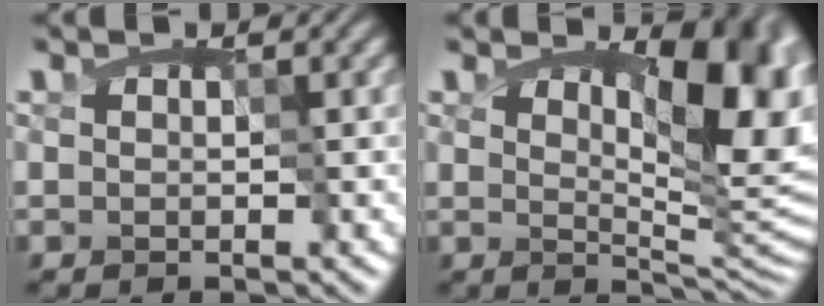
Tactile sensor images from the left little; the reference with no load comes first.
{"total": 10.5, "force": [3.7, 5.1, 8.5], "torque": [-0.109, -0.005, 0.065]}